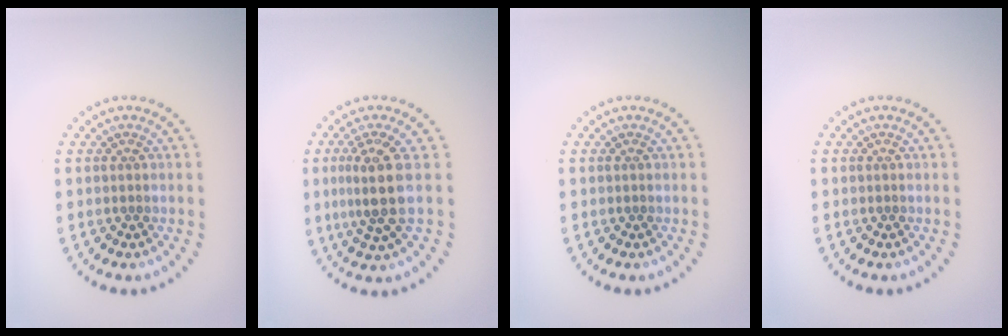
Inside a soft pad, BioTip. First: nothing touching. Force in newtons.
{"total": 3.9, "press": 3.2, "slide": 2.1}
{"total": 0.0}
{"total": 0.0}